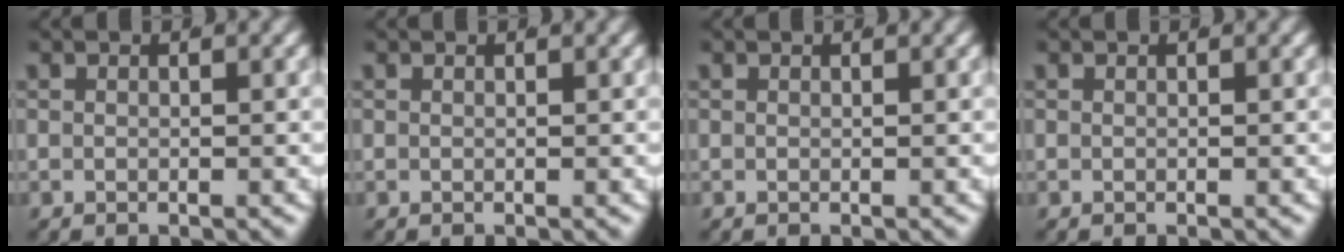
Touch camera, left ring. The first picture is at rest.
{"total": 0.0}
{"total": 0.0}
{"total": 0.0}